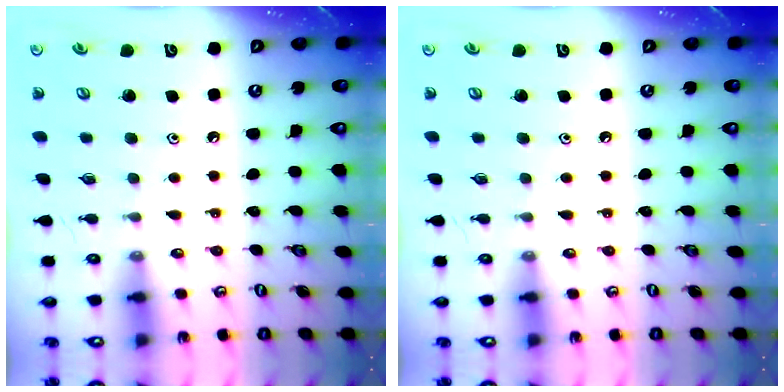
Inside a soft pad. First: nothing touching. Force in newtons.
{"total": 0.0}